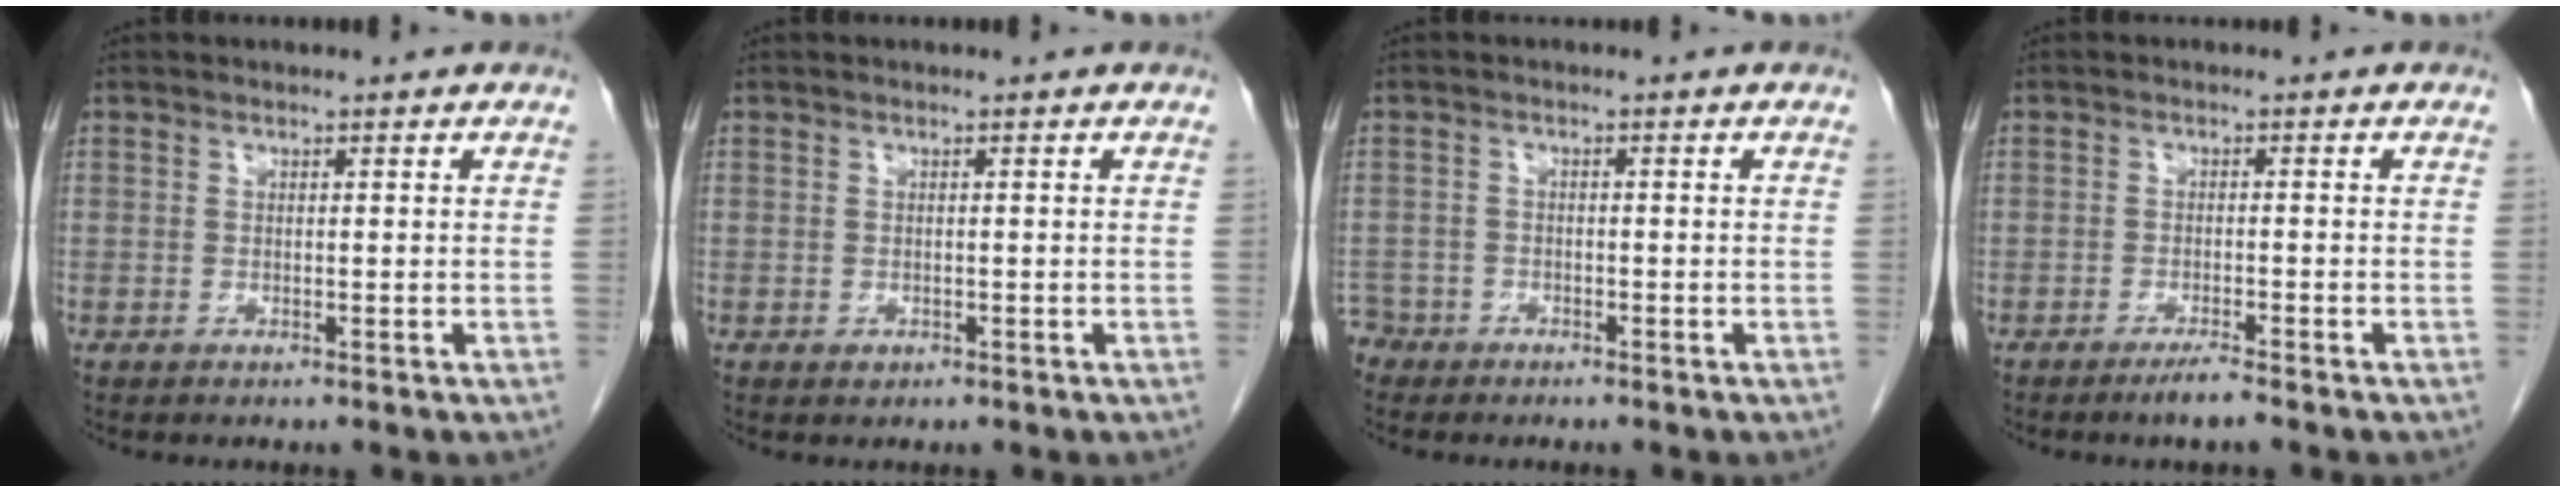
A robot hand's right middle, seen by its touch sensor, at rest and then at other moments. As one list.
[{"total": 0.7, "force": [-0.3, 0.5, 0.3], "torque": [-0.005, 0.001, -0.002]}, {"total": 2.7, "force": [-2.4, 1.3, -0.5], "torque": [0.006, 0.002, -0.049]}, {"total": 2.3, "force": [-1.8, -0.3, 1.4], "torque": [-0.031, -0.006, -0.032]}]